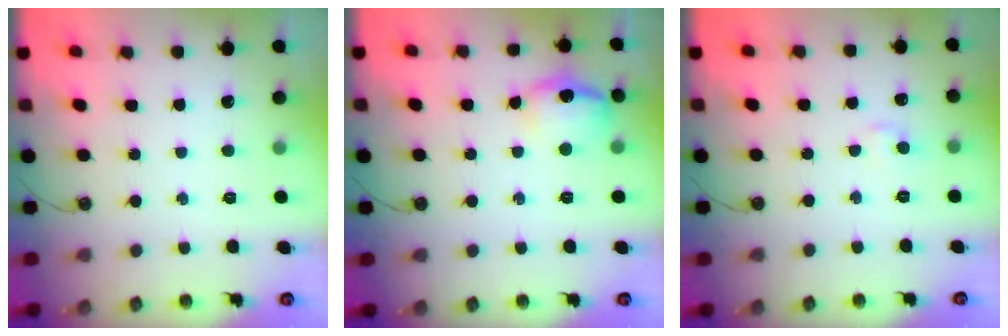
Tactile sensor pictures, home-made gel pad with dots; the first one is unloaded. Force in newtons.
{"total": 13.2, "press": 13.2, "slide": 1.0}
{"total": 4.7, "press": 4.6, "slide": 0.7}